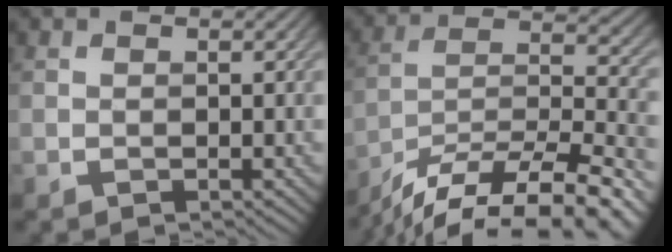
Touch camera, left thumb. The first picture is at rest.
{"total": 15.8, "force": [-12.5, 4.4, 8.5], "torque": [-0.146, -0.014, -0.197]}